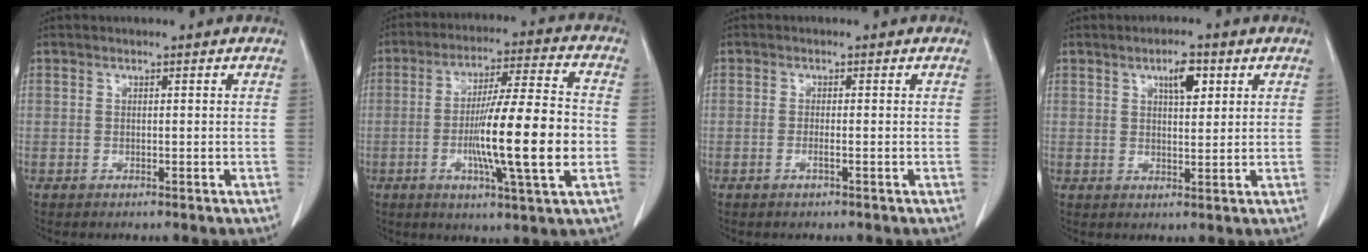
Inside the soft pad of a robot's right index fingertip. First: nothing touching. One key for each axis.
{"total": 15.7, "fx": -2.8, "fy": 0.4, "fz": 15.5, "tx": -0.258, "ty": -0.006, "tz": -0.052}
{"total": 1.1, "fx": -0.5, "fy": 0.0, "fz": 1.0, "tx": -0.021, "ty": -0.001, "tz": -0.008}
{"total": 4.5, "fx": 2.2, "fy": 1.5, "fz": 3.6, "tx": -0.058, "ty": 0.001, "tz": 0.038}